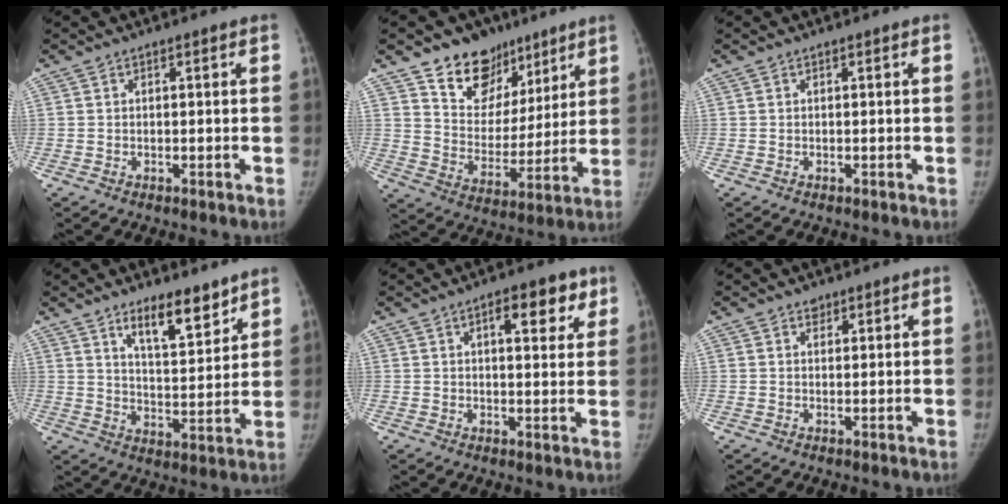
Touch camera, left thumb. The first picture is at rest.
{"total": 14.9, "force": [10.2, 10.0, 4.4], "torque": [-0.012, -0.059, 0.180]}
{"total": 0.0}
{"total": 10.1, "force": [7.2, 3.4, 6.3], "torque": [-0.078, -0.057, 0.122]}
{"total": 7.7, "force": [3.8, 3.4, 5.8], "torque": [-0.048, -0.011, 0.046]}
{"total": 1.3, "force": [0.9, 1.0, 0.2], "torque": [0.011, -0.005, 0.011]}